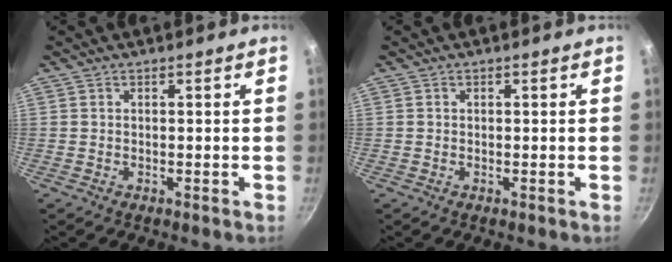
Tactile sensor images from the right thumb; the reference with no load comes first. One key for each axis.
{"total": 0.0}